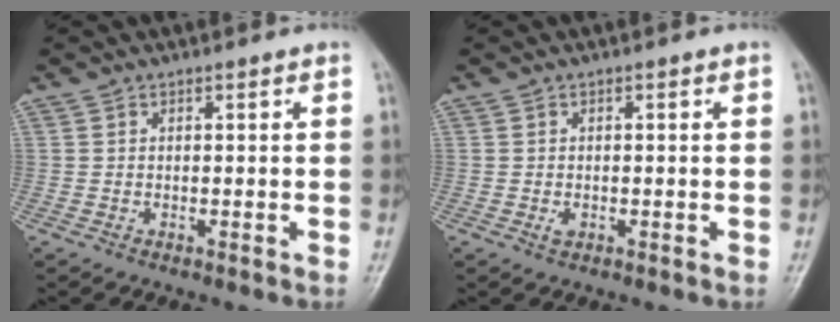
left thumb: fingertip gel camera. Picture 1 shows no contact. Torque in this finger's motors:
{"motor_torque": [-0.06, -0.06, 0.01, 0.00, 0.00]}